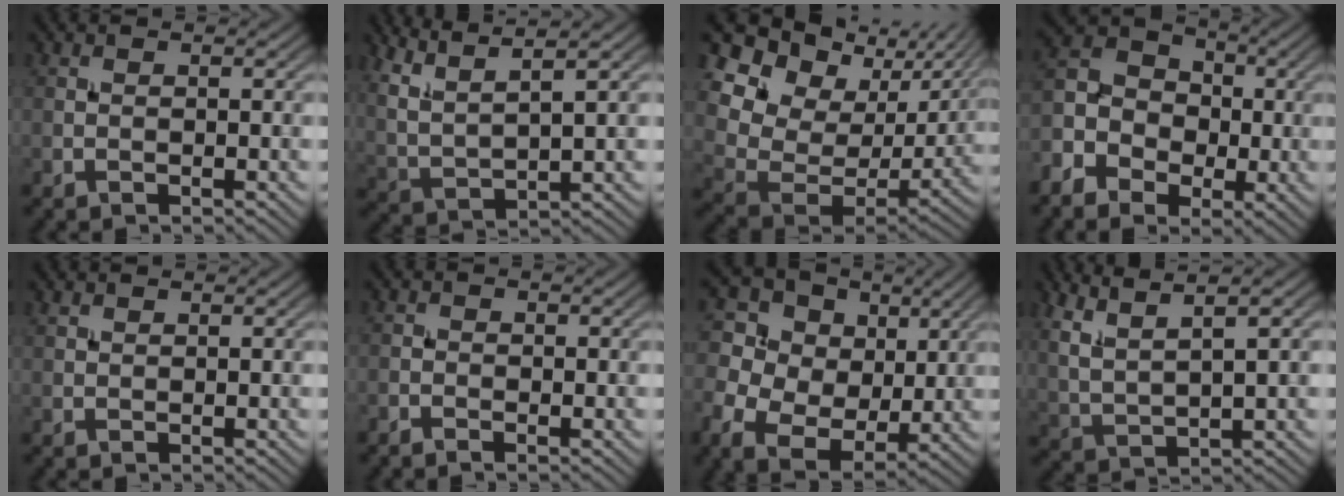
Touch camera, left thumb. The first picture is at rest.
{"total": 7.9, "force": [5.5, 1.6, 5.4], "torque": [-0.113, 0.010, 0.106]}
{"total": 16.3, "force": [7.1, 11.1, 9.6], "torque": [-0.217, -0.003, 0.157]}
{"total": 8.9, "force": [-3.4, 6.8, 4.8], "torque": [-0.116, -0.022, -0.071]}
{"total": 0.9, "force": [0.8, 0.3, 0.3], "torque": [-0.010, 0.002, 0.020]}
{"total": 1.3, "force": [-0.9, 0.7, 0.7], "torque": [-0.012, -0.002, -0.018]}
{"total": 12.9, "force": [3.5, 10.1, 7.2], "torque": [-0.222, 0.038, 0.065]}
{"total": 7.8, "force": [4.6, 1.7, 6.0], "torque": [-0.123, 0.016, 0.097]}